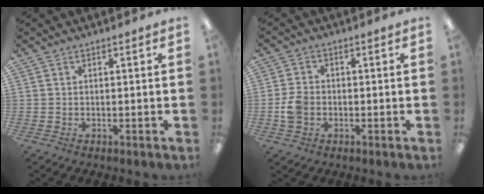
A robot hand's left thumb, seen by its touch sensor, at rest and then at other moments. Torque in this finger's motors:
{"motor_torque": [-0.06, 0.19, 0.08, -0.05, 0.02]}